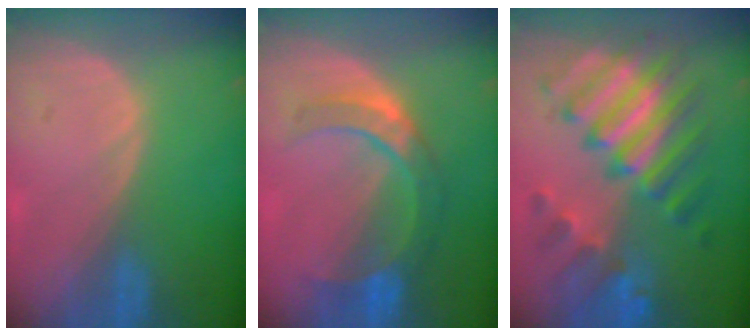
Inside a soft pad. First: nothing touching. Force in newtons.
{"total": 7.0, "press": 6.9, "slide": 1.0}
{"total": 11.6, "press": 11.6, "slide": 1.2}